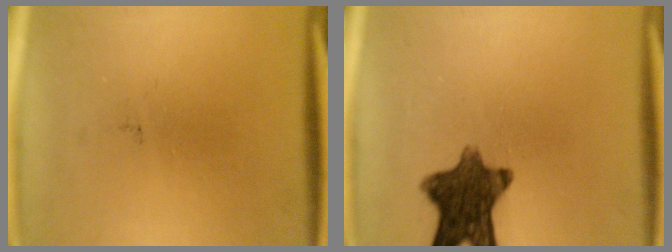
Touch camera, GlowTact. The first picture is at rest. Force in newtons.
{"total": 10.6}